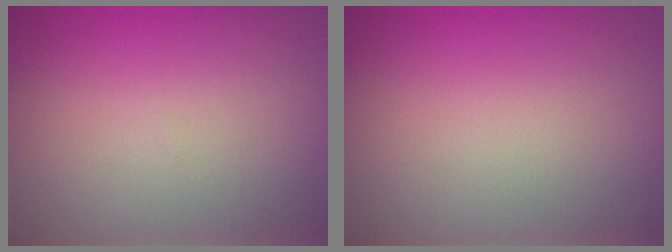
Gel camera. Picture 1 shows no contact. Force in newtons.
{"total": 0.0}